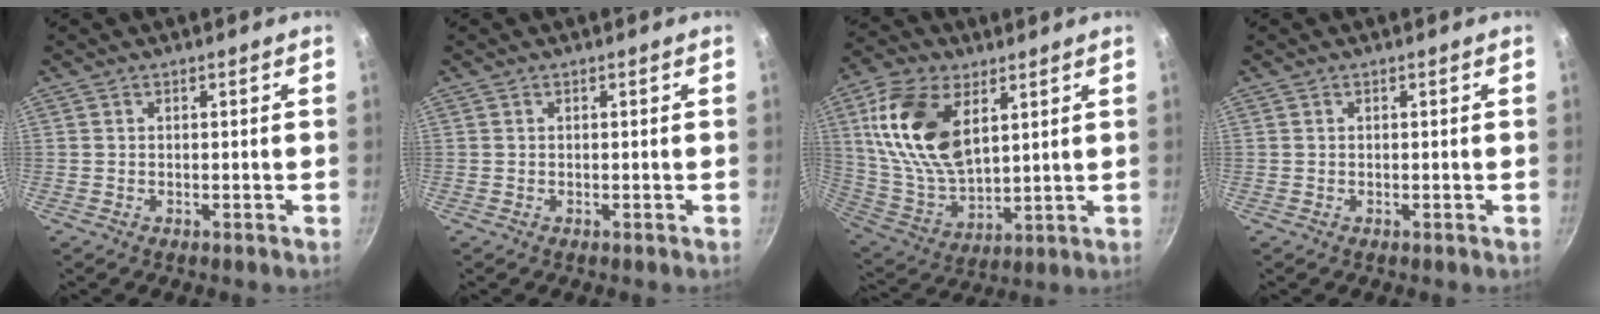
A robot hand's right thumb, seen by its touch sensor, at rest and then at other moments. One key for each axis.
{"total": 0.0}
{"total": 18.8, "fx": 6.6, "fy": 10.7, "fz": 14.1, "tx": -0.256, "ty": -0.020, "tz": 0.140}
{"total": 0.0}